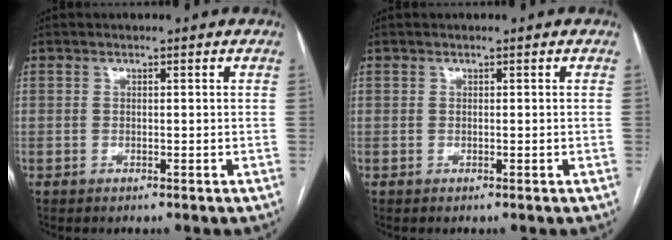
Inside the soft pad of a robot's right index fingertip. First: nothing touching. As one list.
[{"total": 0.0}]